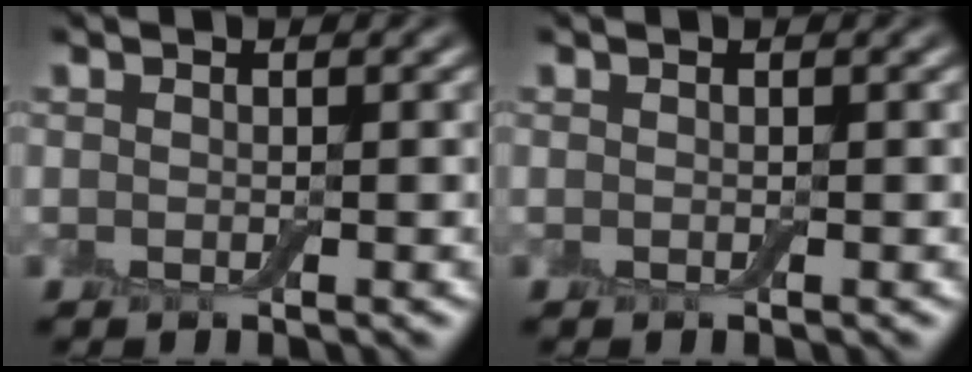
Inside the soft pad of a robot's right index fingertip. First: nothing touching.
{"total": 0.0}